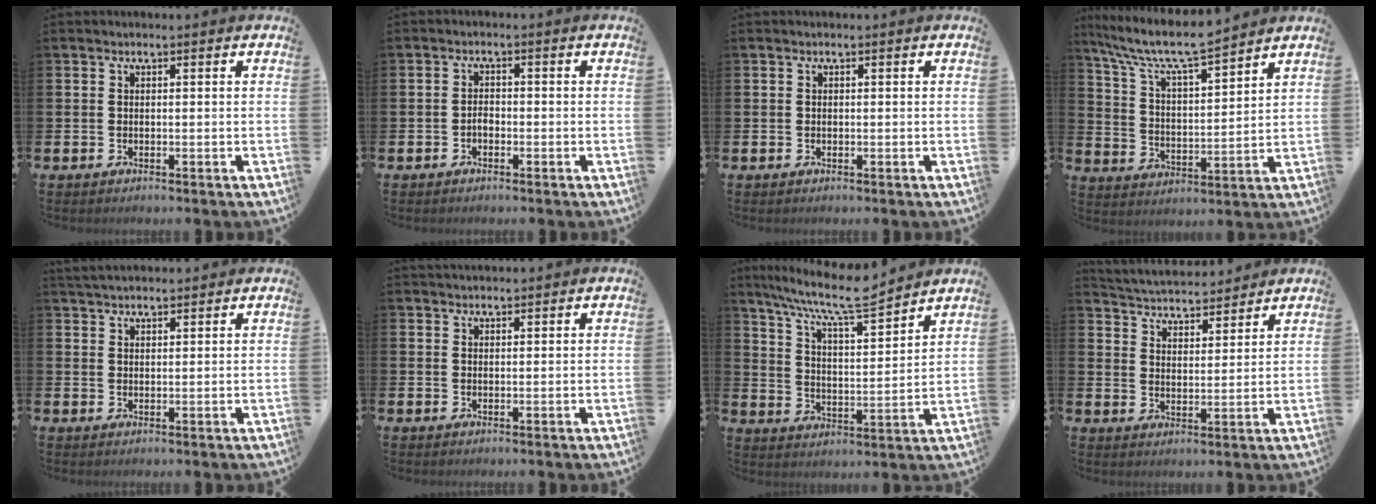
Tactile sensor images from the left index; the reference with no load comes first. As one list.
[{"total": 1.6, "force": [-0.7, 0.9, 1.1], "torque": [-0.019, 0.004, -0.015]}, {"total": 0.0}, {"total": 9.1, "force": [8.2, 1.1, 3.8], "torque": [-0.111, -0.047, 0.142]}, {"total": 2.9, "force": [2.8, 0.5, 0.6], "torque": [-0.016, -0.007, 0.053]}, {"total": 1.6, "force": [1.5, 0.4, 0.1], "torque": [0.004, -0.005, 0.026]}, {"total": 10.0, "force": [8.9, 0.7, 4.4], "torque": [-0.113, -0.058, 0.153]}, {"total": 4.6, "force": [4.5, 1.0, 0.1], "torque": [-0.019, -0.034, 0.078]}]